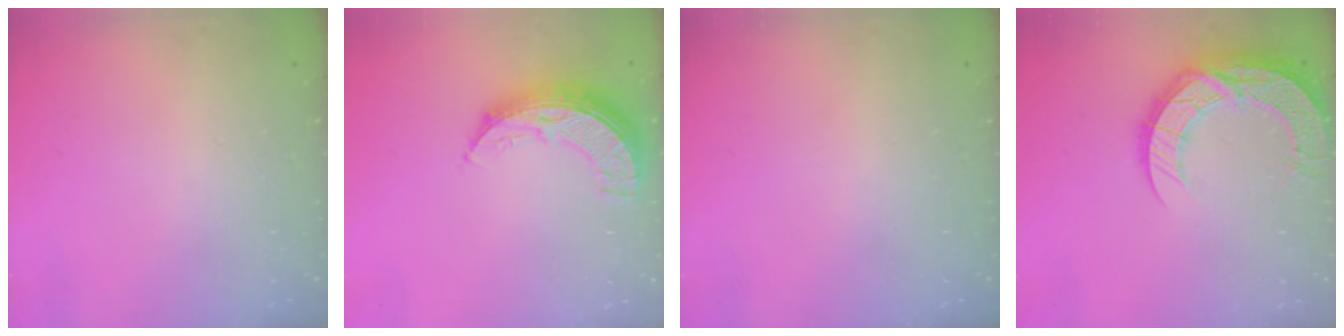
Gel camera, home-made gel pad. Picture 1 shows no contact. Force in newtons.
{"total": 10.6, "press": 10.6, "slide": 1.0}
{"total": 0.0}
{"total": 15.6, "press": 15.6, "slide": 1.1}